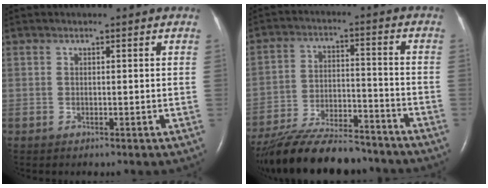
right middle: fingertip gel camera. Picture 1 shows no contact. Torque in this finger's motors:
{"motor_torque": [1.04, -1.10, 0.35, 0.11]}